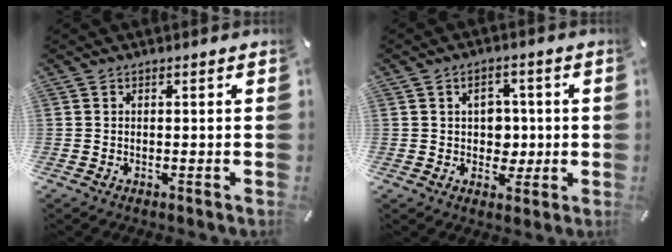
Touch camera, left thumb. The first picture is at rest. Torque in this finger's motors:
{"motor_torque": [0.04, -0.05, 0.05, 0.28, 0.05]}